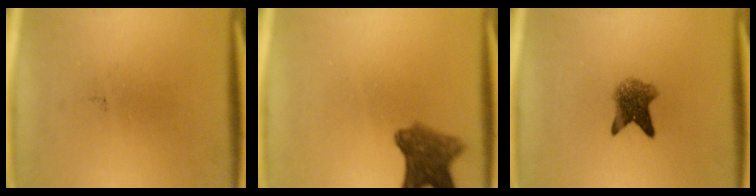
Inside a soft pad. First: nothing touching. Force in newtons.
{"total": 6.7}
{"total": 4.9}